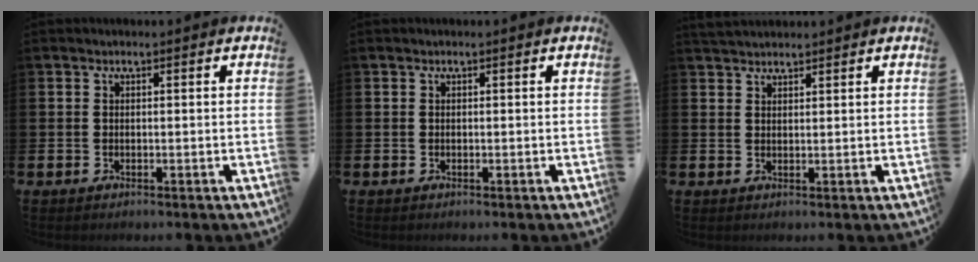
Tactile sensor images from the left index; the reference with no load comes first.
{"total": 0.0}
{"total": 2.1, "force": [2.0, 0.5, 0.1], "torque": [0.006, -0.008, 0.035]}